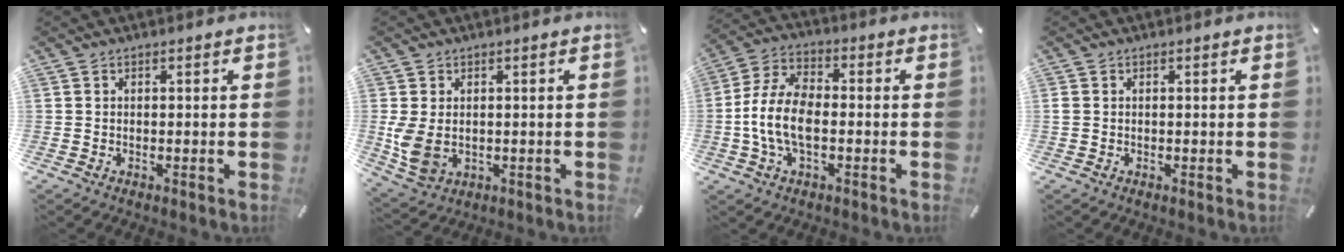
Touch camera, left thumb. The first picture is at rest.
{"total": 6.8, "force": [-0.2, 5.0, 4.6], "torque": [-0.107, -0.004, -0.003]}
{"total": 10.6, "force": [-2.3, 6.0, 8.5], "torque": [-0.185, 0.002, -0.041]}
{"total": 0.8, "force": [0.0, 0.7, 0.5], "torque": [-0.009, 0.004, -0.002]}